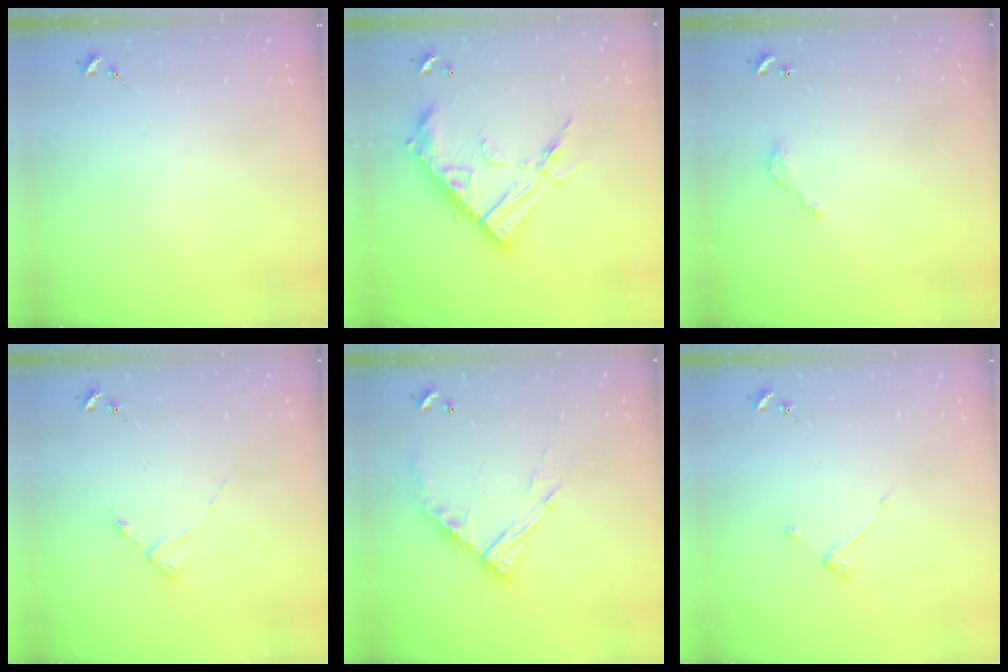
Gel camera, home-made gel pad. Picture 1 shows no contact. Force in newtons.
{"total": 18.6, "press": 18.5, "slide": 1.7}
{"total": 3.2, "press": 3.2, "slide": 0.2}
{"total": 2.4, "press": 2.4, "slide": 0.3}
{"total": 13.3, "press": 13.2, "slide": 1.2}
{"total": 3.1, "press": 3.0, "slide": 0.5}